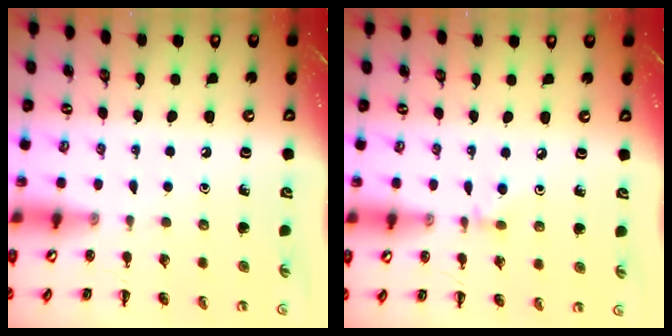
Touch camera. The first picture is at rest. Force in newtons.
{"total": 2.6, "press": 2.4, "slide": 1.0}